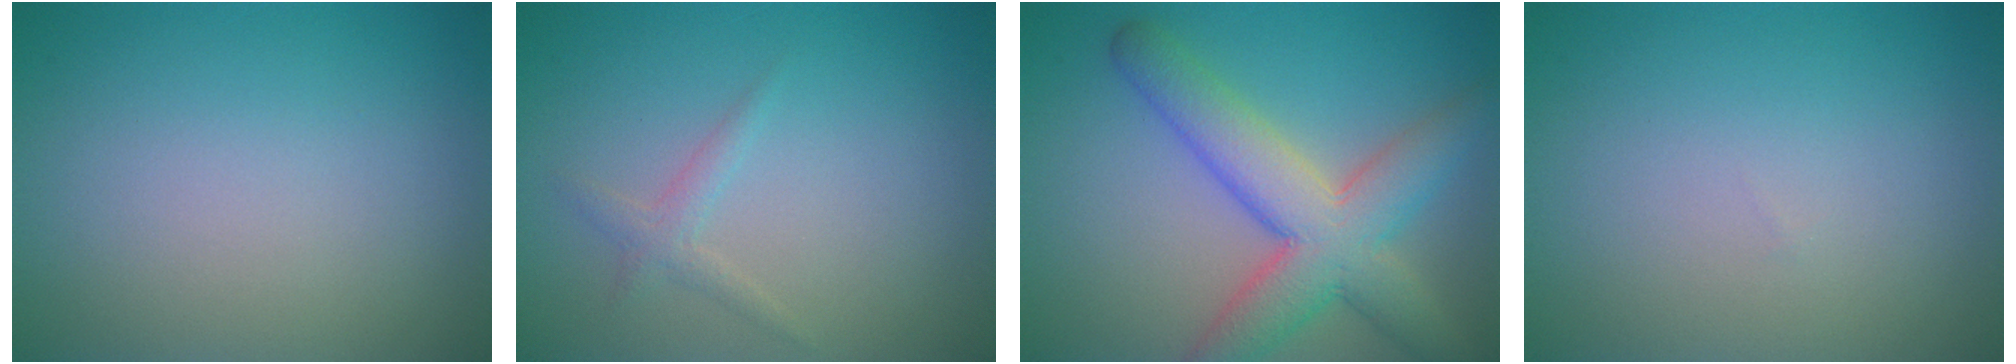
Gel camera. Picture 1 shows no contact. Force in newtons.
{"total": 1.3, "press": 1.3, "slide": 0.0}
{"total": 7.4, "press": 7.4, "slide": 0.2}
{"total": 0.0}